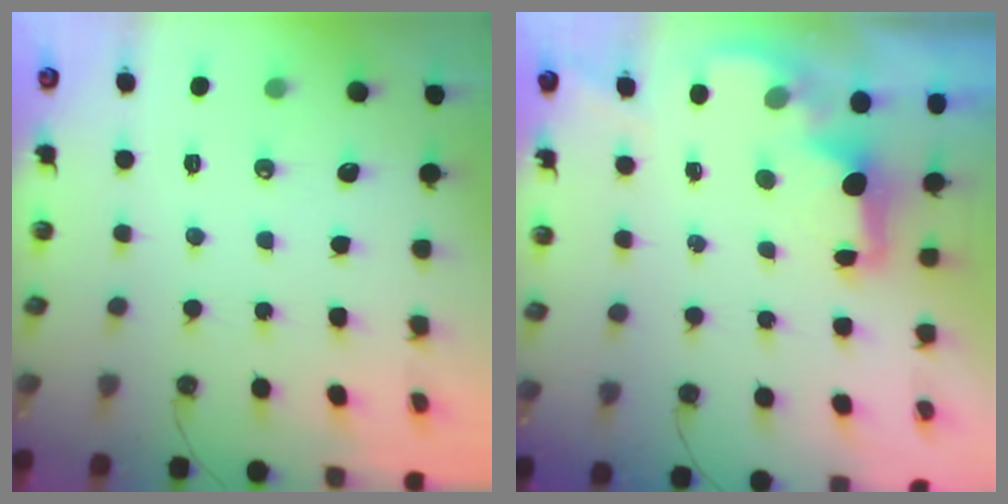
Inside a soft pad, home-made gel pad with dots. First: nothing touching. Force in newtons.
{"total": 1.9, "press": 1.7, "slide": 0.8}